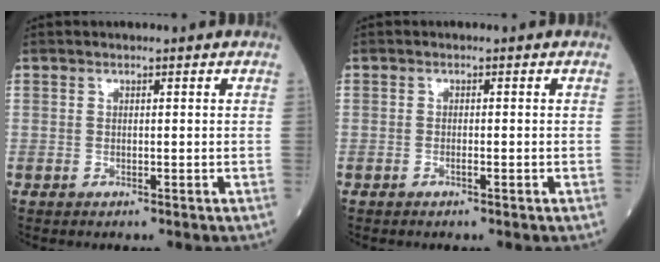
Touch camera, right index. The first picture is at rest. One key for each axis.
{"total": 0.7, "fx": -0.5, "fy": 0.1, "fz": 0.6, "tx": -0.013, "ty": 0.001, "tz": -0.007}